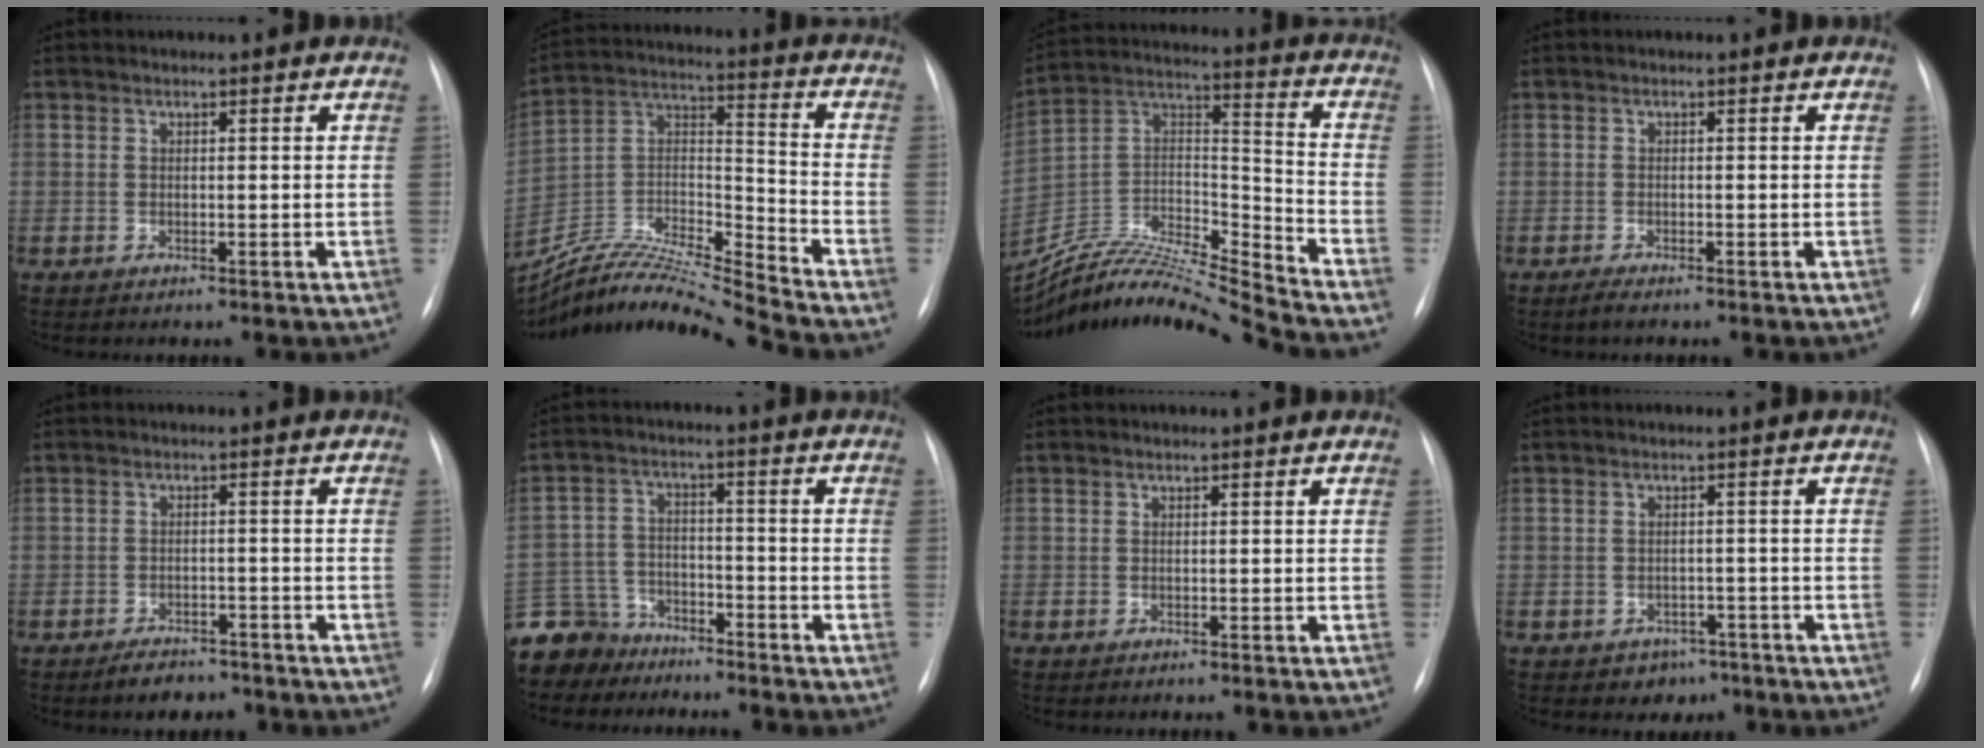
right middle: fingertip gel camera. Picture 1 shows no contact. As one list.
[{"total": 19.3, "force": [-18.2, -1.7, 6.1], "torque": [-0.125, 0.006, -0.329]}, {"total": 20.7, "force": [-19.6, -1.6, 6.4], "torque": [-0.130, 0.012, -0.346]}, {"total": 1.2, "force": [-0.9, 0.1, 0.7], "torque": [-0.021, -0.004, -0.019]}, {"total": 3.9, "force": [-3.2, 1.8, 1.3], "torque": [-0.025, 0.002, -0.043]}, {"total": 10.5, "force": [-9.1, 5.1, 0.9], "torque": [-0.040, 0.007, -0.170]}, {"total": 0.0}, {"total": 3.2, "force": [-2.1, 2.4, 0.6], "torque": [-0.003, 0.013, -0.019]}]